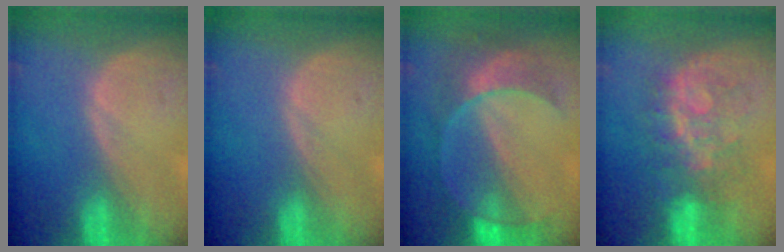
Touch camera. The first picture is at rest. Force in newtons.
{"total": 0.0}
{"total": 7.3, "press": 7.2, "slide": 0.9}
{"total": 7.6, "press": 7.5, "slide": 1.5}